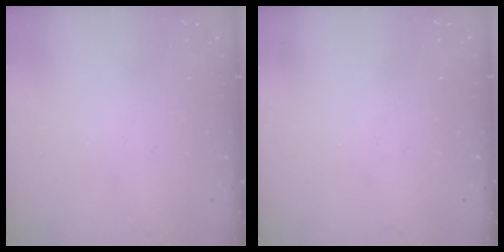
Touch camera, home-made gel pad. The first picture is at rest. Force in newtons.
{"total": 0.0}